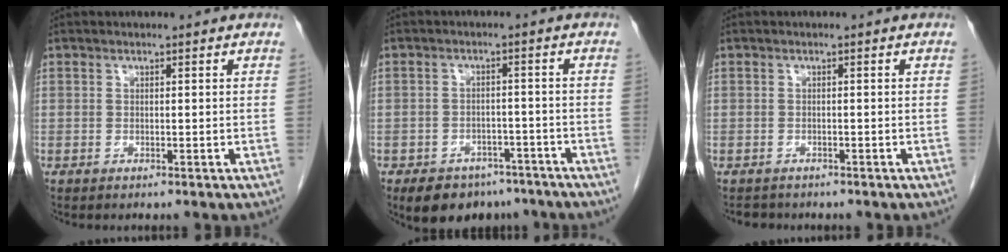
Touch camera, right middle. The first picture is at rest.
{"total": 8.9, "force": [-6.7, 5.3, 2.7], "torque": [-0.033, 0.007, -0.091]}
{"total": 1.8, "force": [-1.6, 0.8, 0.1], "torque": [-0.009, -0.004, -0.025]}